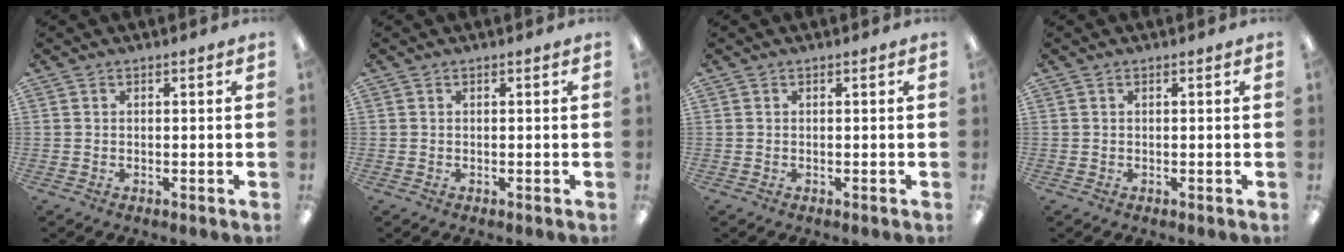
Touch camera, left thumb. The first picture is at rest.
{"total": 0.0}
{"total": 0.0}
{"total": 0.0}